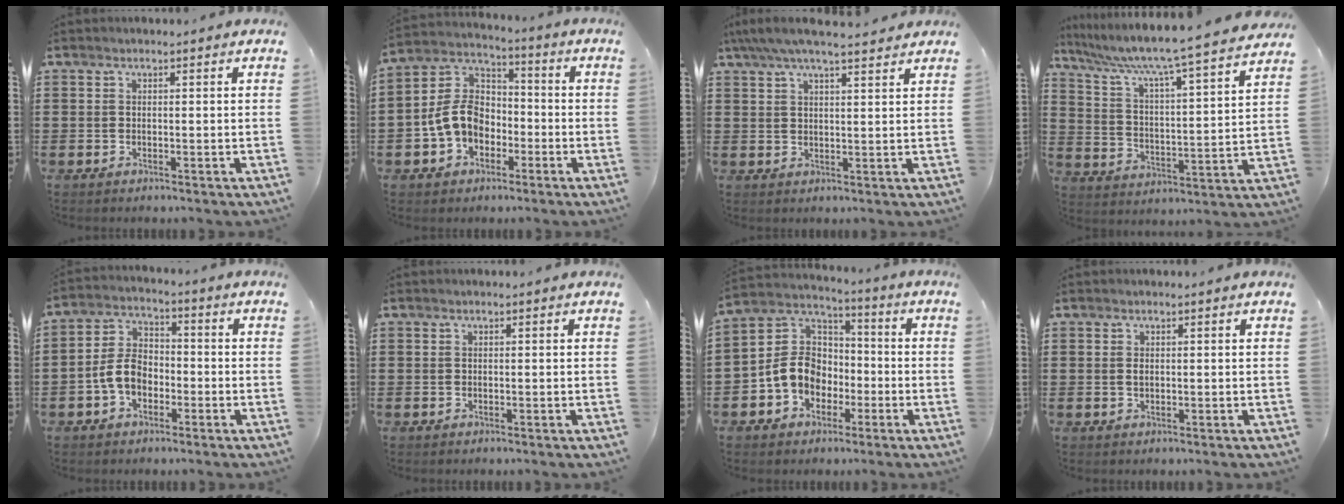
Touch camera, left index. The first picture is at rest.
{"total": 8.3, "force": [-2.4, 6.4, 4.8], "torque": [-0.138, 0.005, -0.057]}
{"total": 5.1, "force": [4.1, 0.6, 2.9], "torque": [-0.068, -0.007, 0.073]}
{"total": 6.2, "force": [5.3, -0.5, 3.1], "torque": [-0.086, -0.051, 0.077]}
{"total": 6.1, "force": [-2.3, 4.1, 4.0], "torque": [-0.101, 0.008, -0.051]}
{"total": 0.0}
{"total": 8.8, "force": [-2.6, 7.4, 4.0], "torque": [-0.119, 0.016, -0.057]}
{"total": 0.8, "force": [0.2, 0.3, 0.7], "torque": [-0.015, 0.000, 0.004]}